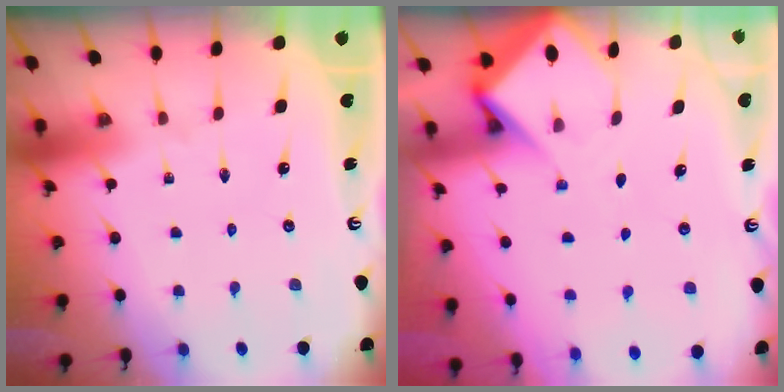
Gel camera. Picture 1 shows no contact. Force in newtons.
{"total": 5.8, "press": 5.8, "slide": 0.6}